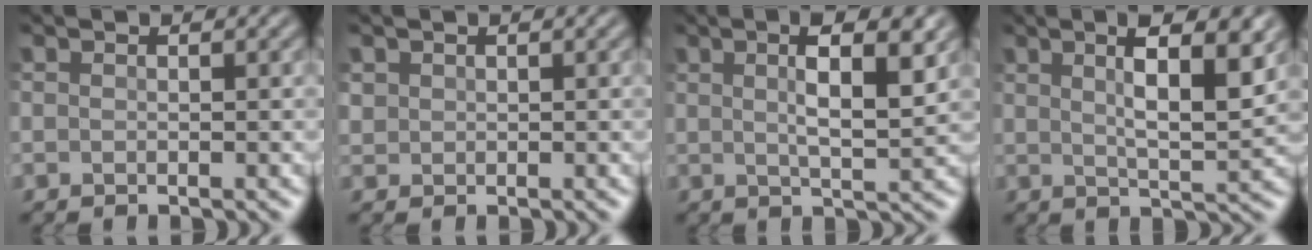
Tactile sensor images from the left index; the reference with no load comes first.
{"total": 0.8, "force": [0.4, 0.7, 0.1], "torque": [-0.004, -0.003, 0.010]}
{"total": 5.7, "force": [1.8, 1.5, 5.2], "torque": [-0.077, 0.006, 0.023]}
{"total": 6.9, "force": [2.6, 1.8, 6.2], "torque": [-0.086, 0.007, 0.038]}